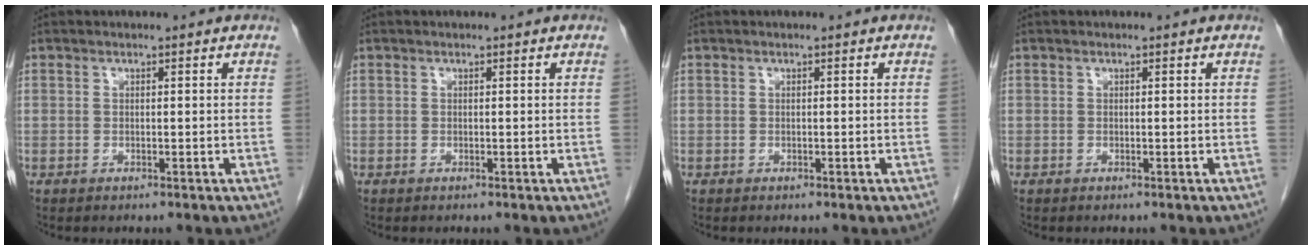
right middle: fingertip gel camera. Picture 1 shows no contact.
{"total": 0.0}
{"total": 0.0}
{"total": 0.0}